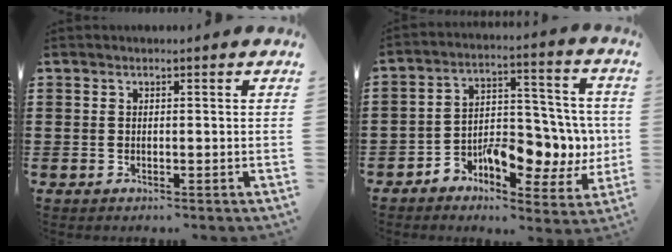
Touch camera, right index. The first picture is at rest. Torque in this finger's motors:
{"motor_torque": [2.14, 0.00, 0.39, 0.12]}